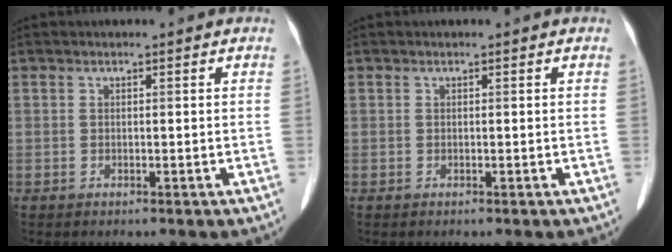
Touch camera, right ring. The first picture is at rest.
{"total": 0.0}